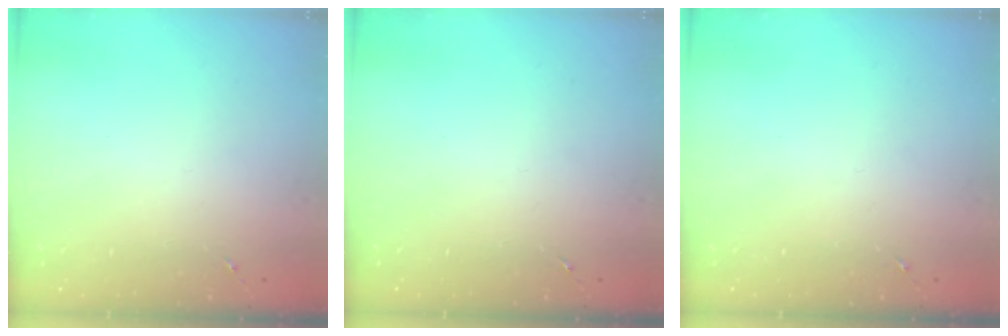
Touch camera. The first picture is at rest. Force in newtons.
{"total": 0.0}
{"total": 0.0}